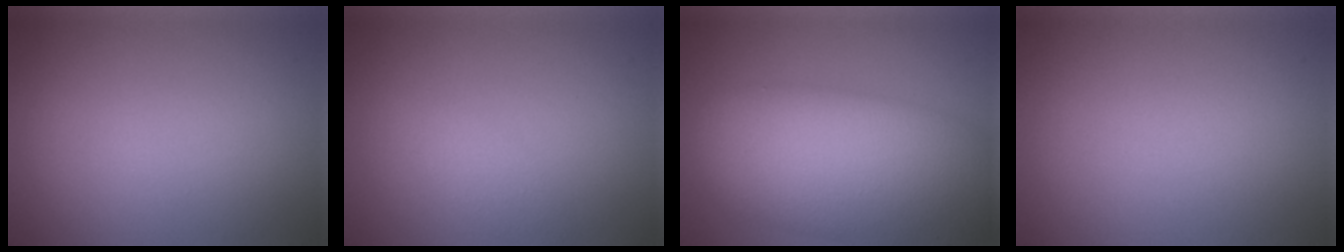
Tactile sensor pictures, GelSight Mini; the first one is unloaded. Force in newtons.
{"total": 1.5, "press": 1.5, "slide": 0.1}
{"total": 11.6, "press": 11.6, "slide": 0.8}
{"total": 0.0}